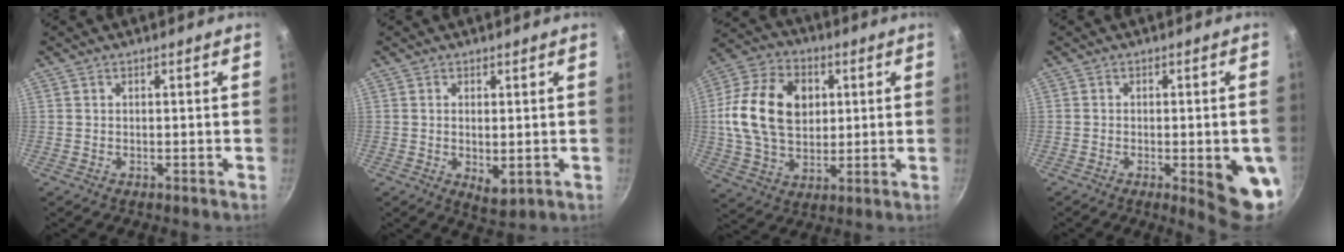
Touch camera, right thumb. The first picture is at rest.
{"total": 4.3, "force": [-0.3, 2.0, 3.7], "torque": [-0.058, -0.016, 0.000]}
{"total": 18.4, "force": [2.9, 13.1, 12.6], "torque": [-0.216, 0.008, 0.044]}
{"total": 10.1, "force": [-2.6, 2.6, 9.5], "torque": [-0.090, 0.004, -0.026]}